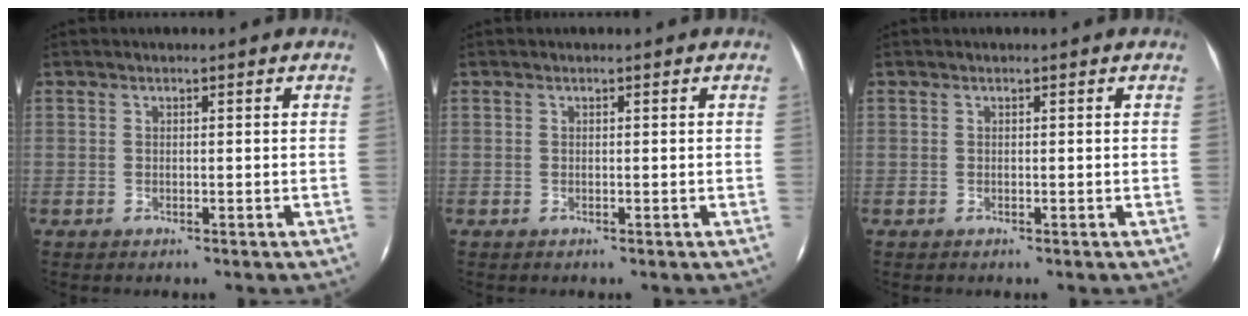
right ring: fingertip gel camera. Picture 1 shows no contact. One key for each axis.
{"total": 0.0}
{"total": 0.0}